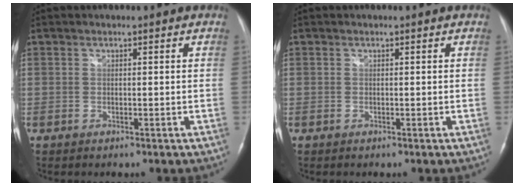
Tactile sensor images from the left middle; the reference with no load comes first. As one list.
[{"total": 0.0}]